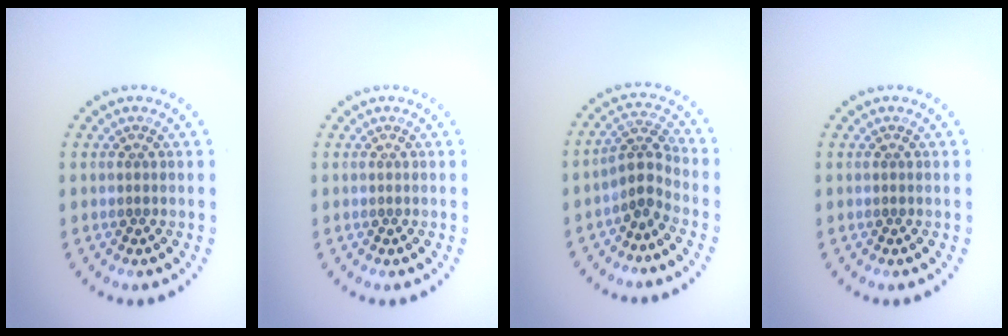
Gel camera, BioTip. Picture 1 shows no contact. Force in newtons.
{"total": 0.0}
{"total": 2.6, "press": 1.9, "slide": 1.9}
{"total": 0.0}